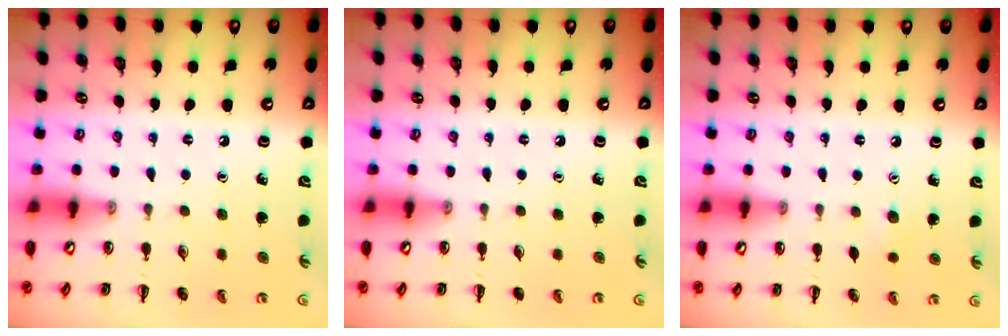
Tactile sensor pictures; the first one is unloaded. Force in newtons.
{"total": 0.0}
{"total": 2.8, "press": 2.8, "slide": 0.7}